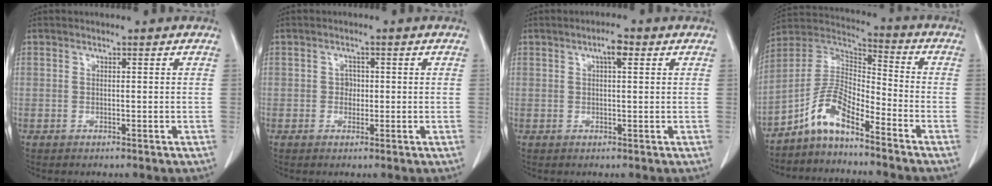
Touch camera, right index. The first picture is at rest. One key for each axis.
{"total": 1.6, "fx": 0.0, "fy": 1.3, "fz": 0.8, "tx": -0.009, "ty": 0.005, "tz": -0.001}
{"total": 2.6, "fx": 1.1, "fy": 0.5, "fz": 2.2, "tx": -0.040, "ty": 0.006, "tz": 0.016}
{"total": 8.7, "fx": -6.2, "fy": 2.3, "fz": 5.6, "tx": -0.123, "ty": 0.026, "tz": -0.123}